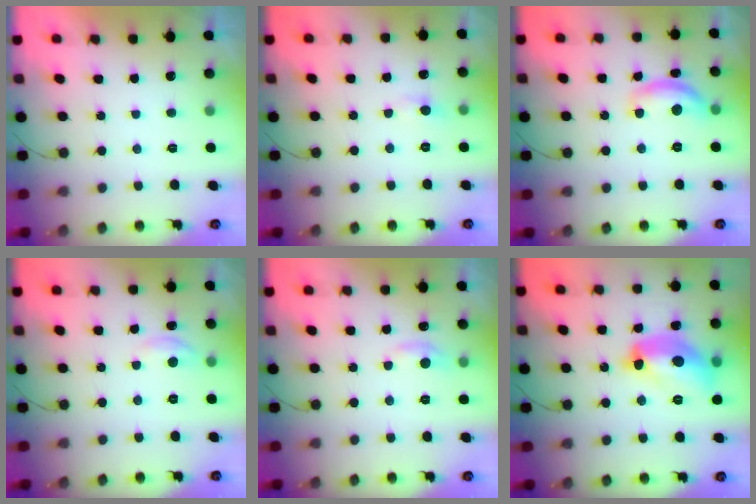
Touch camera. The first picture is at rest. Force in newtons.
{"total": 4.0, "press": 4.0, "slide": 0.5}
{"total": 11.3, "press": 11.3, "slide": 0.8}
{"total": 2.9, "press": 2.9, "slide": 0.3}
{"total": 6.6, "press": 6.6, "slide": 0.9}
{"total": 14.2, "press": 14.1, "slide": 0.8}